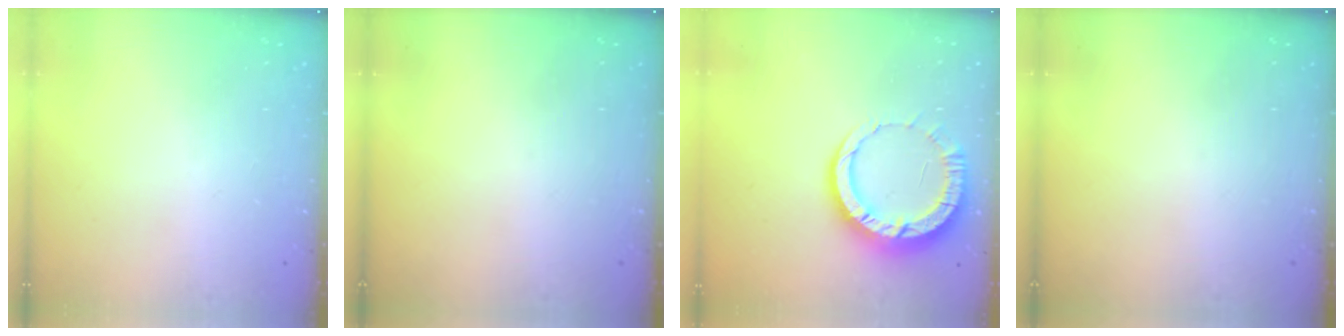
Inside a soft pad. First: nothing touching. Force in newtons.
{"total": 0.0}
{"total": 11.3, "press": 11.2, "slide": 1.2}
{"total": 0.0}